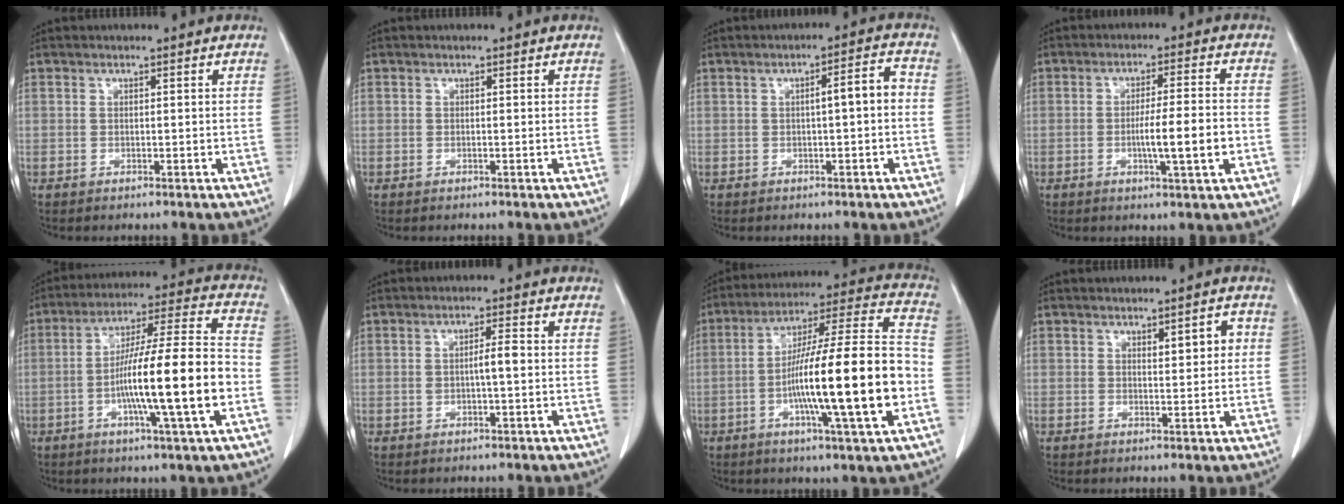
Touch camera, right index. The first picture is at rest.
{"total": 0.0}
{"total": 4.0, "force": [-0.1, 0.6, 4.0], "torque": [-0.057, 0.014, -0.001]}
{"total": 7.2, "force": [-1.7, 0.0, 7.0], "torque": [-0.112, -0.003, -0.028]}
{"total": 17.5, "force": [-4.0, 0.2, 17.0], "torque": [-0.284, 0.006, -0.070]}
{"total": 3.1, "force": [0.0, 0.5, 3.0], "torque": [-0.053, 0.005, 0.000]}
{"total": 21.1, "force": [-4.8, 0.7, 20.6], "torque": [-0.322, 0.005, -0.080]}
{"total": 3.2, "force": [1.1, 1.2, 2.8], "torque": [-0.037, 0.004, 0.018]}